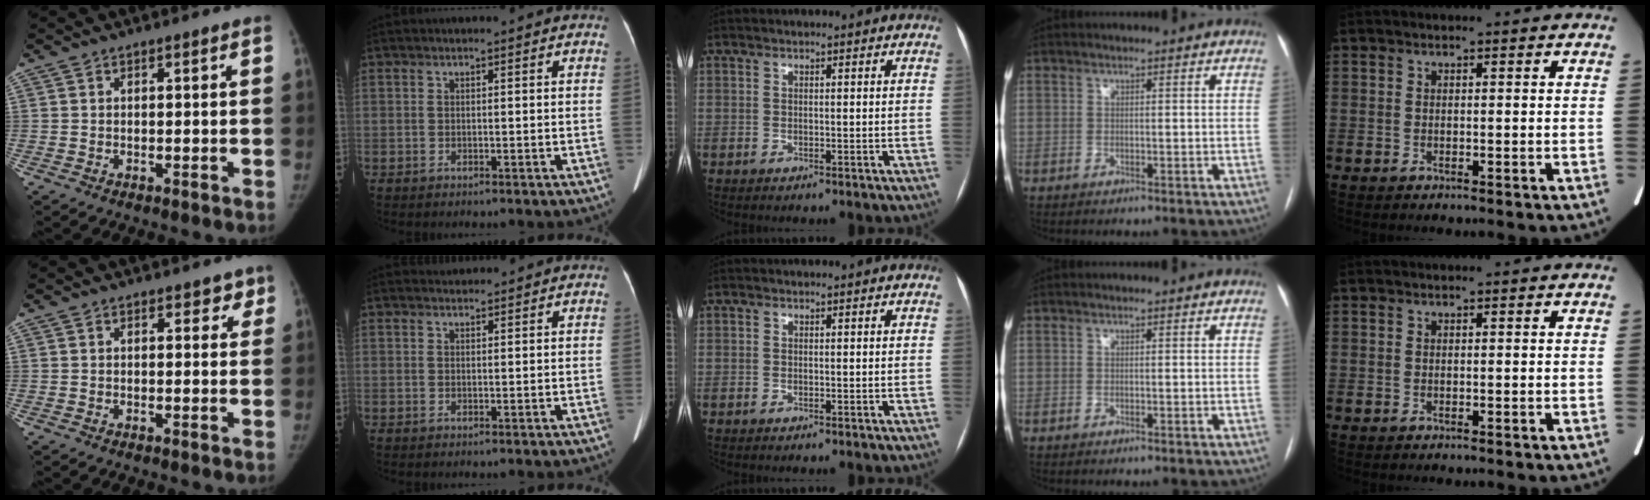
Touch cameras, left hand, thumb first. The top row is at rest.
{"thumb": {"total": 2.4, "force": [1.5, 1.5, 1.0], "torque": [0.019, -0.004, 0.012]}, "index": {"total": 1.2, "force": [1.2, 0.1, -0.3], "torque": [-0.007, 0.007, 0.023]}}